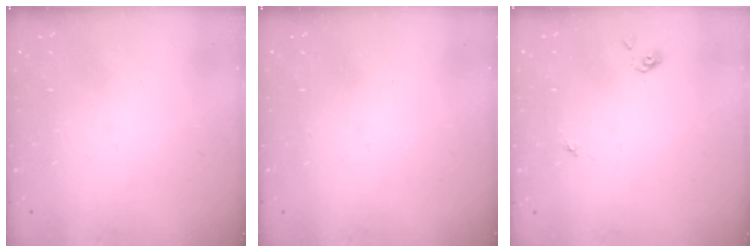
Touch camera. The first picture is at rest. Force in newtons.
{"total": 0.0}
{"total": 2.9, "press": 2.9, "slide": 0.4}